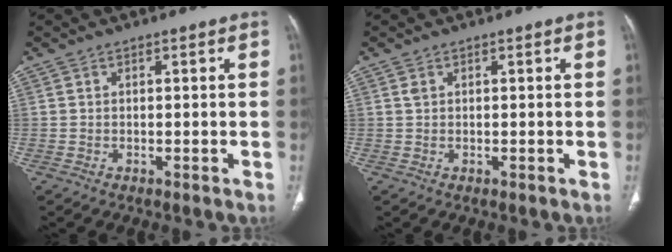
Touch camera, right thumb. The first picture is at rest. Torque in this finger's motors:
{"motor_torque": [-0.32, 0.03, 0.41, 0.33, -0.03]}